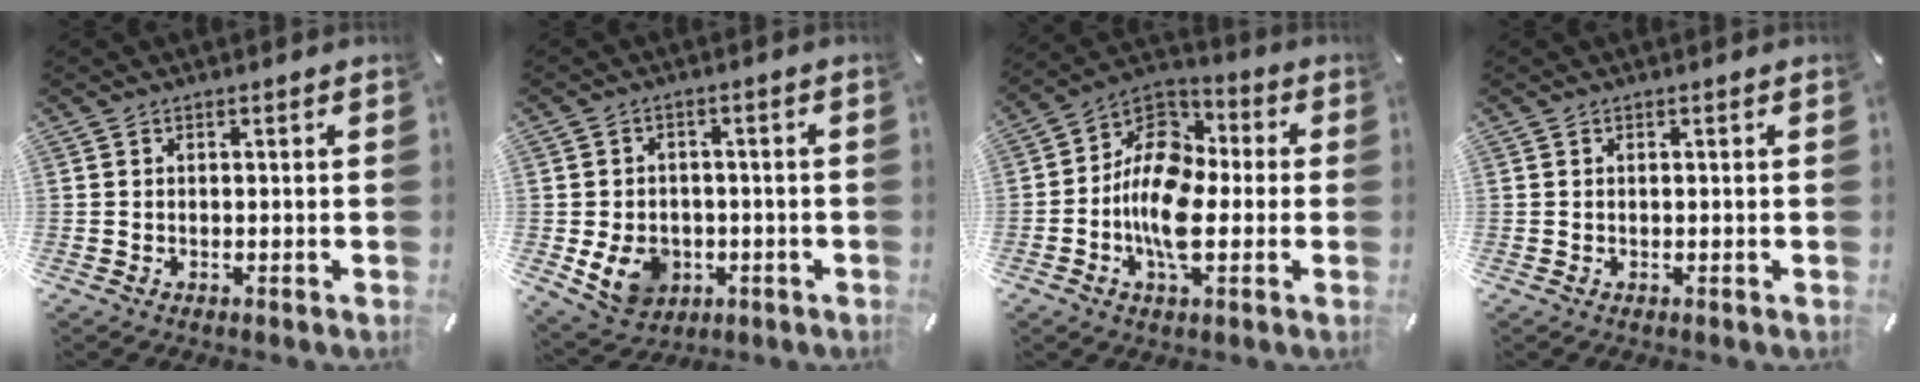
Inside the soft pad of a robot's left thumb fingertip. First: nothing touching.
{"total": 9.4, "force": [-2.5, 7.7, 4.8], "torque": [-0.103, 0.012, -0.045]}
{"total": 13.5, "force": [-4.0, 8.5, 9.6], "torque": [-0.205, 0.009, -0.080]}
{"total": 0.0}